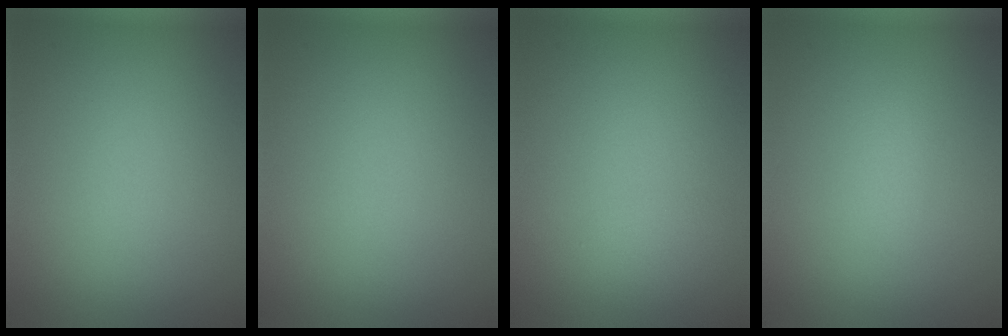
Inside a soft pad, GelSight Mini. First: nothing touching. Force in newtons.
{"total": 0.0}
{"total": 0.8, "press": 0.8, "slide": 0.0}
{"total": 0.6, "press": 0.6, "slide": 0.0}